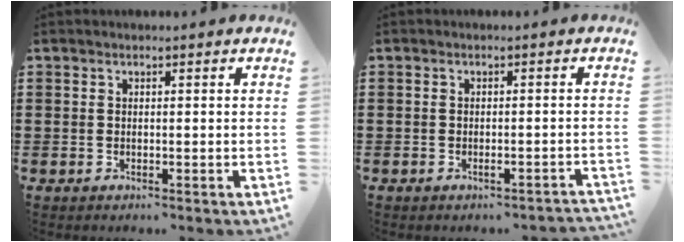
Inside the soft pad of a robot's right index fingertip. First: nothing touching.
{"total": 1.2, "force": [-1.0, 0.2, 0.6], "torque": [-0.014, -0.005, -0.019]}